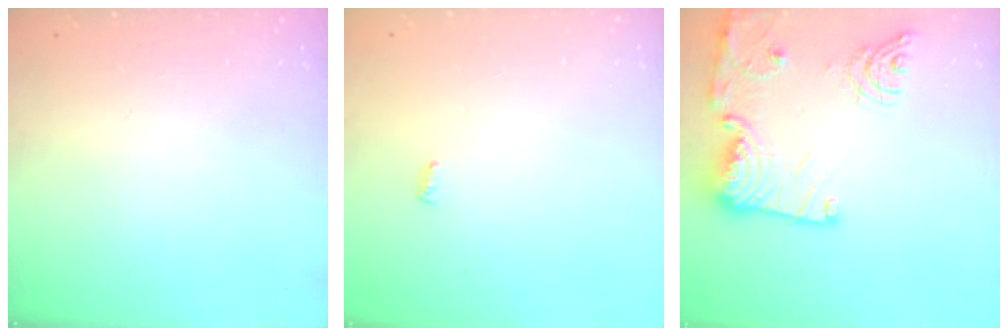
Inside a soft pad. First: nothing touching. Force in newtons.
{"total": 2.8, "press": 2.8, "slide": 0.4}
{"total": 19.2, "press": 19.2, "slide": 1.7}